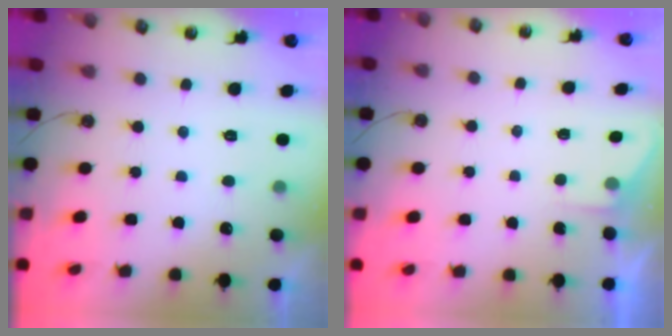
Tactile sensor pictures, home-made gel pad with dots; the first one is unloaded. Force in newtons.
{"total": 1.8, "press": 1.8, "slide": 0.3}